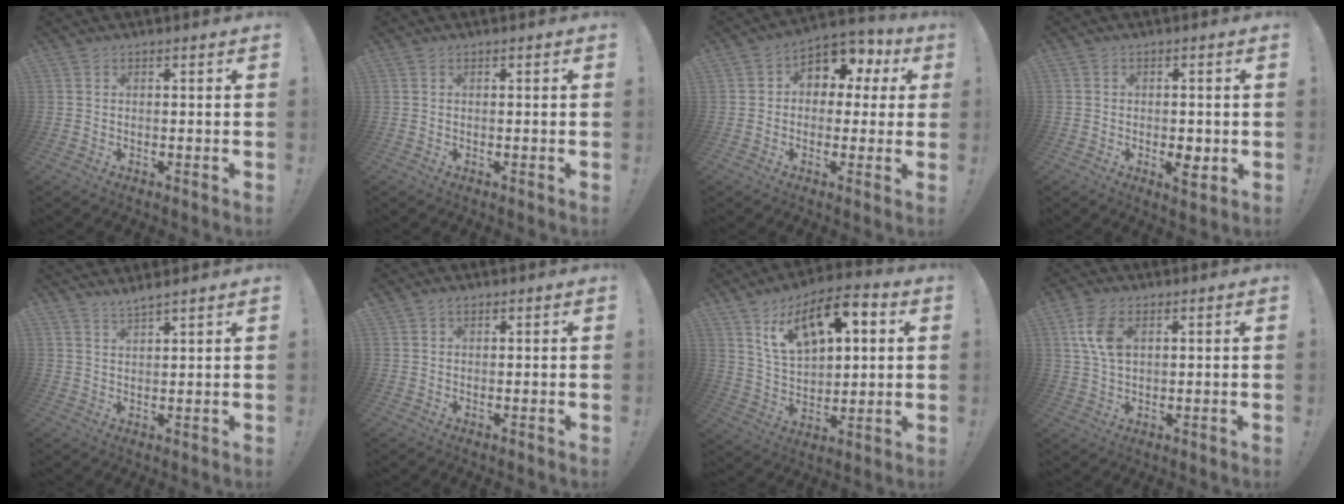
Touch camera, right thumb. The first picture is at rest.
{"total": 0.0}
{"total": 8.6, "force": [2.9, 6.7, 4.6], "torque": [-0.062, -0.017, 0.058]}
{"total": 5.3, "force": [-1.3, 4.3, 2.7], "torque": [-0.028, 0.010, -0.020]}
{"total": 3.3, "force": [3.1, -0.1, 1.2], "torque": [-0.022, -0.021, 0.054]}
{"total": 1.4, "force": [1.0, 0.8, 0.5], "torque": [-0.005, -0.002, 0.018]}
{"total": 16.1, "force": [8.3, 8.9, 10.6], "torque": [-0.168, -0.042, 0.149]}
{"total": 8.3, "force": [2.8, 5.0, 6.0], "torque": [-0.117, -0.004, 0.051]}